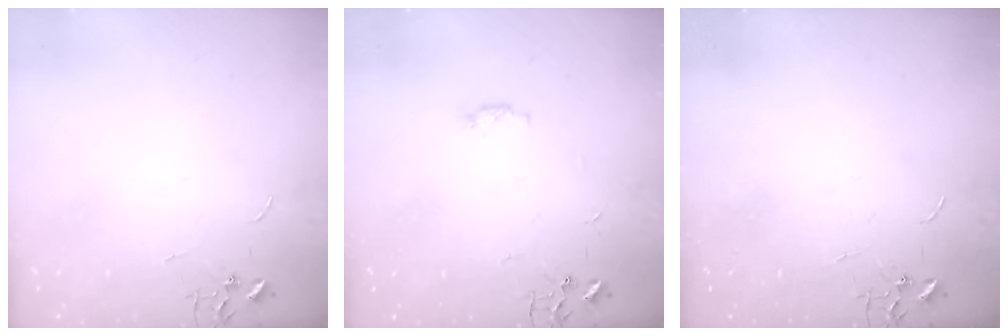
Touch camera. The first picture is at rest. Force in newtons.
{"total": 3.3, "press": 3.2, "slide": 0.6}
{"total": 0.0}